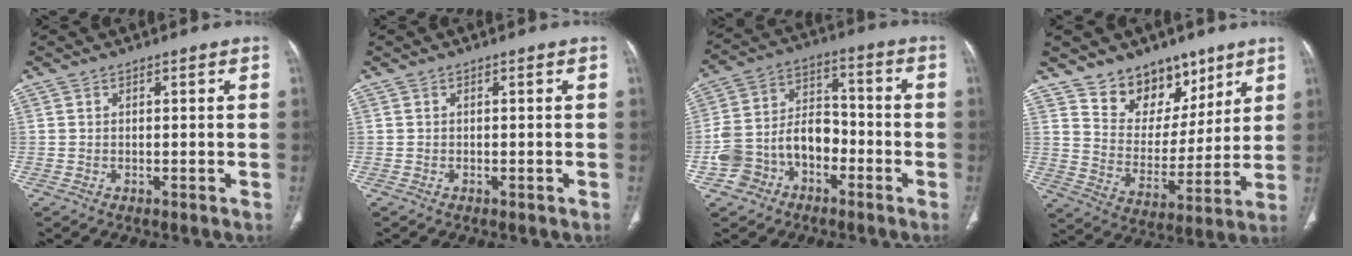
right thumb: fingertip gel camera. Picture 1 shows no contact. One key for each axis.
{"total": 0.0}
{"total": 12.9, "fx": -5.2, "fy": 9.3, "fz": 7.3, "tx": -0.115, "ty": 0.065, "tz": -0.095}
{"total": 13.5, "fx": 9.5, "fy": 8.4, "fz": 4.8, "tx": -0.025, "ty": -0.065, "tz": 0.173}